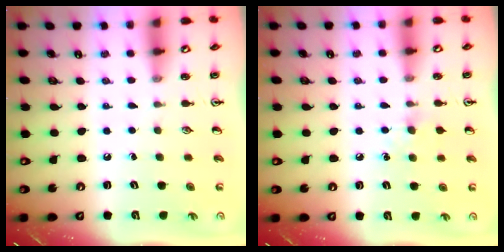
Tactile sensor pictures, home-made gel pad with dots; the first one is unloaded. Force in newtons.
{"total": 5.9, "press": 5.8, "slide": 1.0}